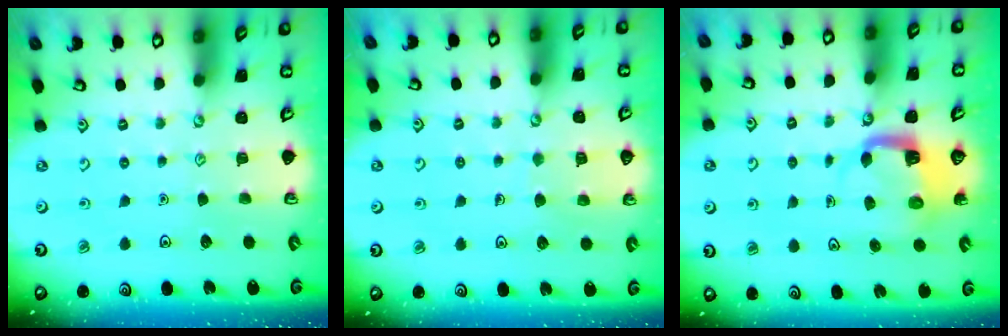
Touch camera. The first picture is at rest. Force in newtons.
{"total": 6.8, "press": 6.7, "slide": 0.6}
{"total": 5.0, "press": 4.9, "slide": 0.5}